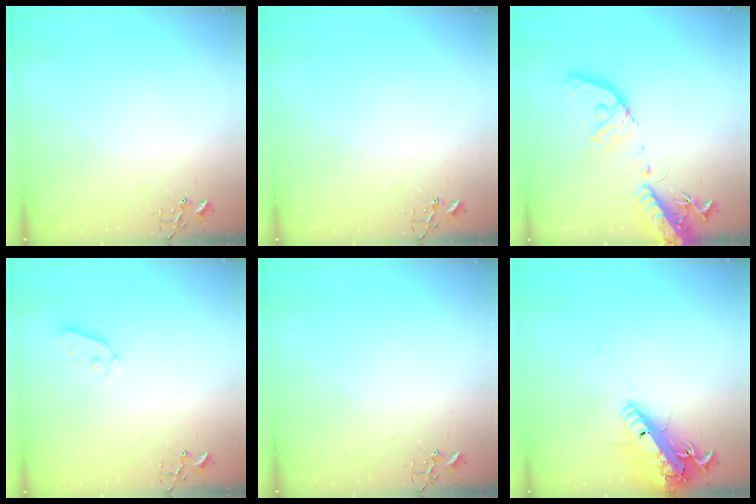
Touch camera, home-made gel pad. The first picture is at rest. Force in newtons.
{"total": 0.0}
{"total": 20.1, "press": 19.7, "slide": 3.7}
{"total": 6.7, "press": 6.7, "slide": 0.8}
{"total": 0.0}
{"total": 19.5, "press": 19.2, "slide": 3.6}